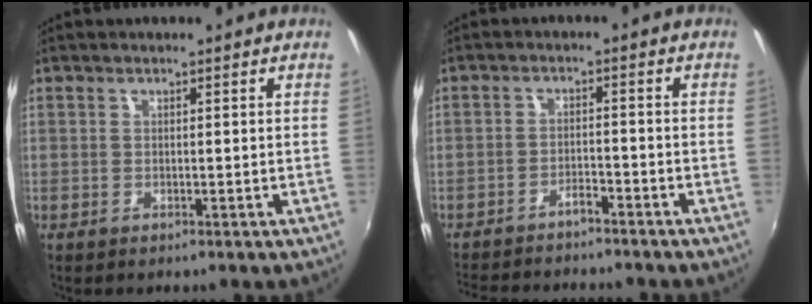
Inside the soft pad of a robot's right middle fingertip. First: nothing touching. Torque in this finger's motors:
{"motor_torque": [1.07, -1.07, 0.10, 0.04]}